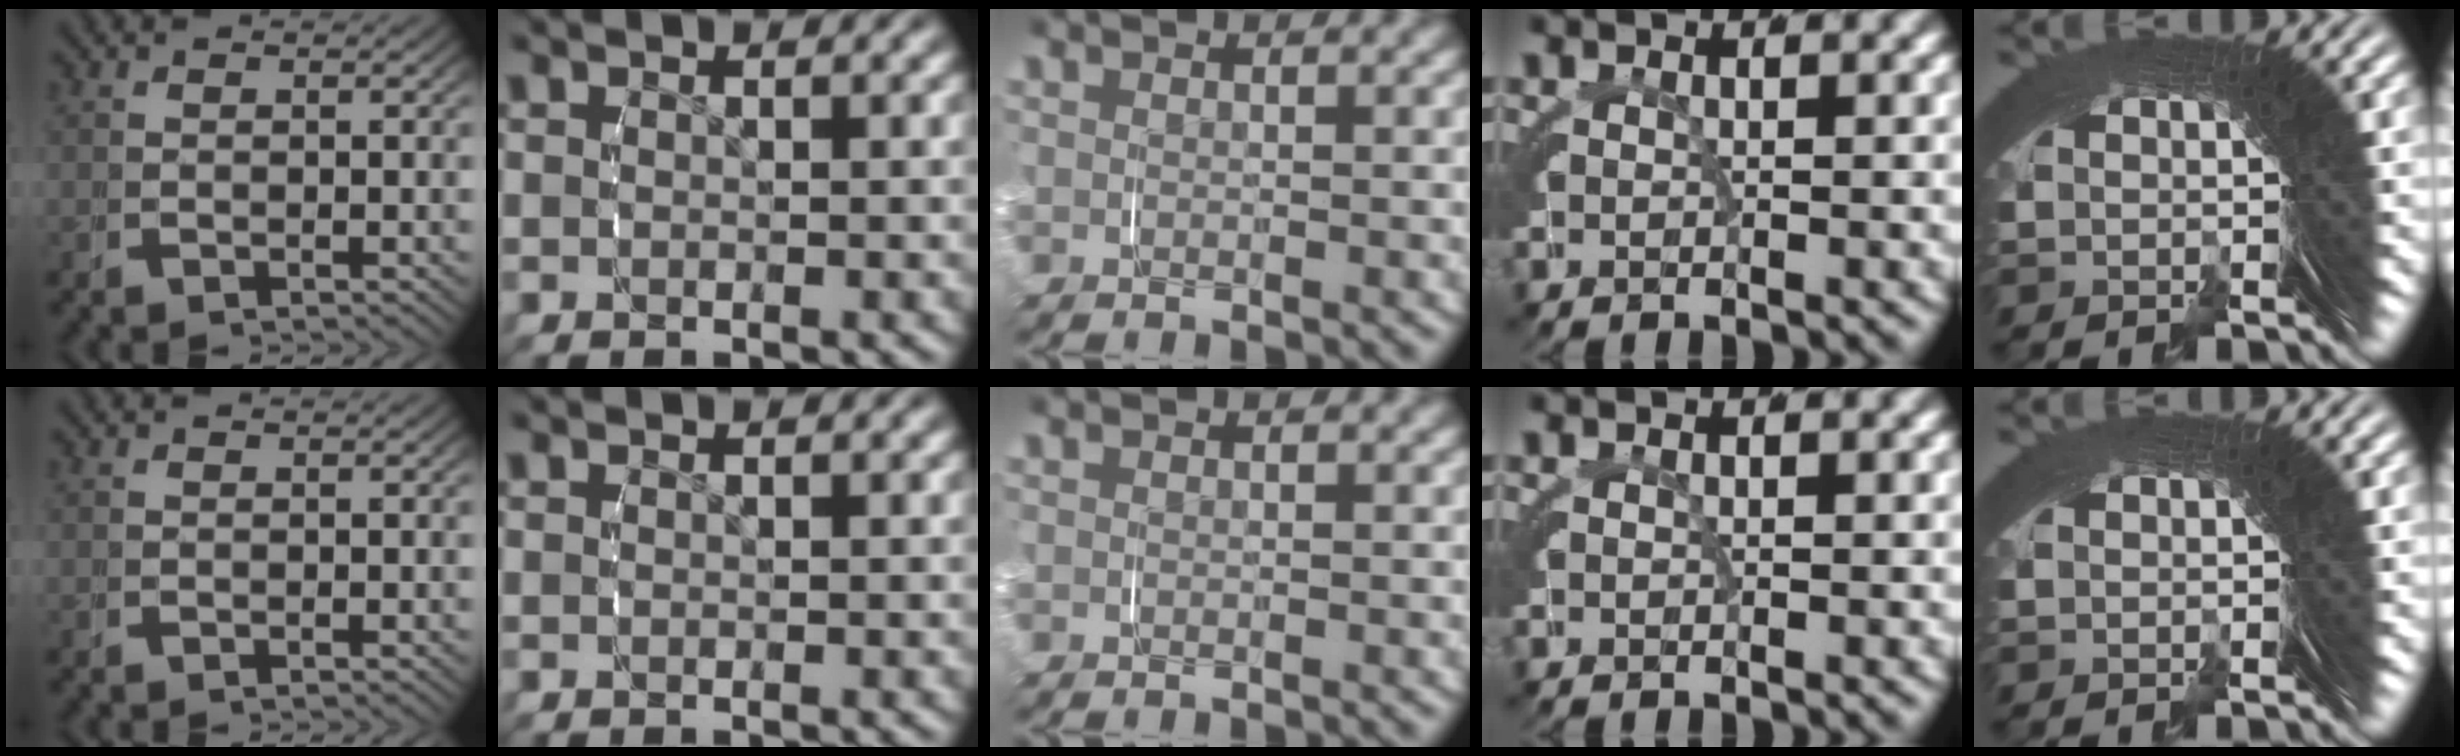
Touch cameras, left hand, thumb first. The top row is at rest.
{}